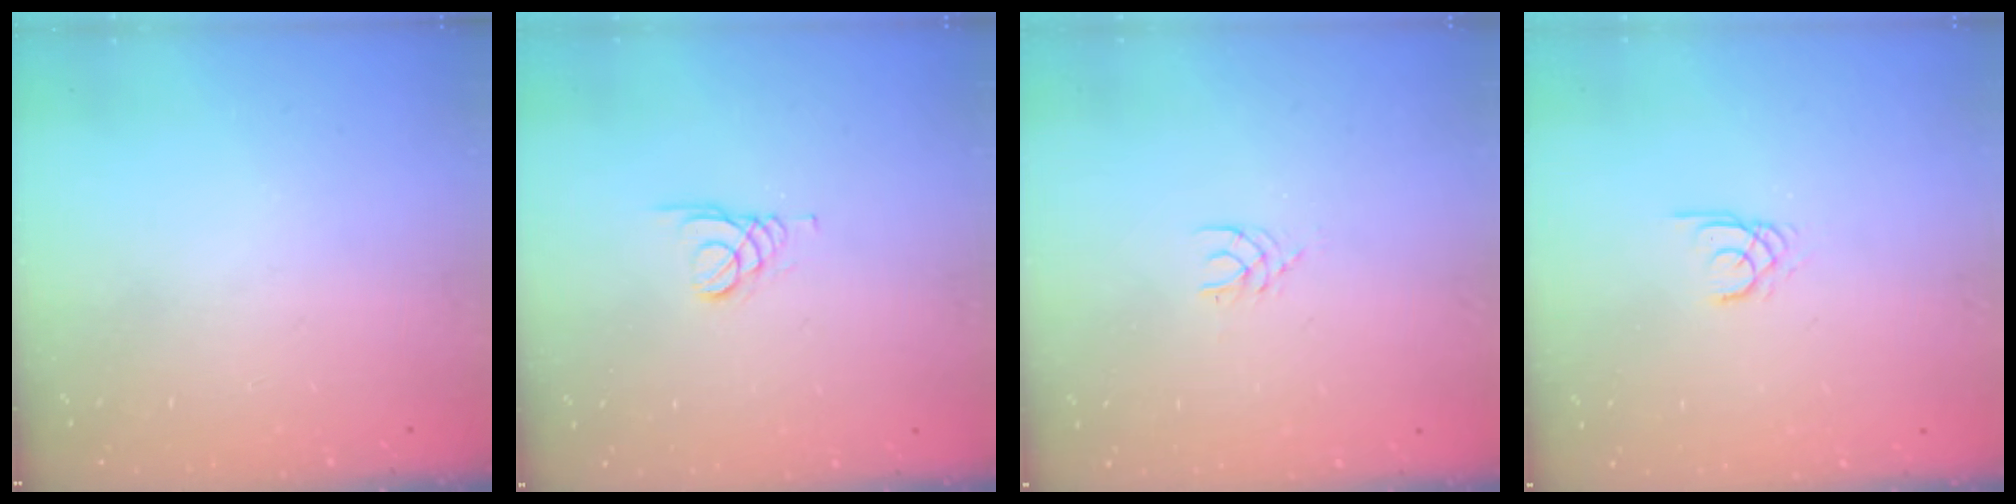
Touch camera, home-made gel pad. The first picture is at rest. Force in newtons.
{"total": 1.6, "press": 1.5, "slide": 0.2}
{"total": 2.9, "press": 2.9, "slide": 0.4}
{"total": 1.7, "press": 1.7, "slide": 0.2}